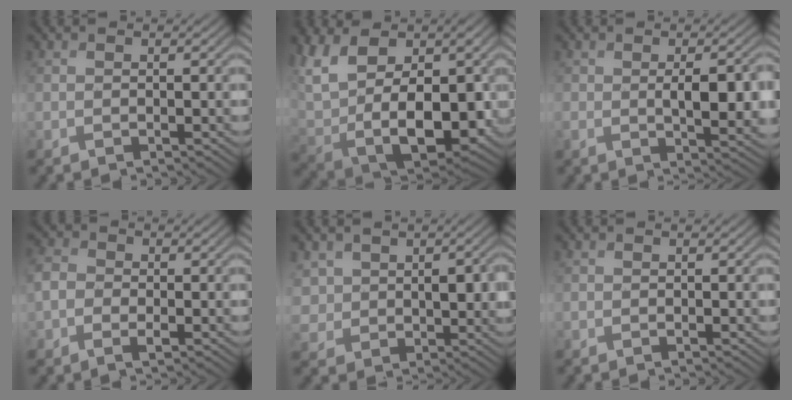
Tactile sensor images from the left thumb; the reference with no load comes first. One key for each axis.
{"total": 16.5, "fx": 3.0, "fy": 10.5, "fz": 12.4, "tx": -0.274, "ty": -0.031, "tz": 0.082}
{"total": 5.7, "fx": 0.0, "fy": 2.6, "fz": 5.1, "tx": -0.083, "ty": -0.011, "tz": 0.008}
{"total": 3.8, "fx": -0.9, "fy": 2.9, "fz": 2.3, "tx": -0.056, "ty": -0.002, "tz": -0.025}
{"total": 6.4, "fx": 1.9, "fy": 5.1, "fz": 3.4, "tx": -0.081, "ty": -0.012, "tz": 0.035}
{"total": 0.0}